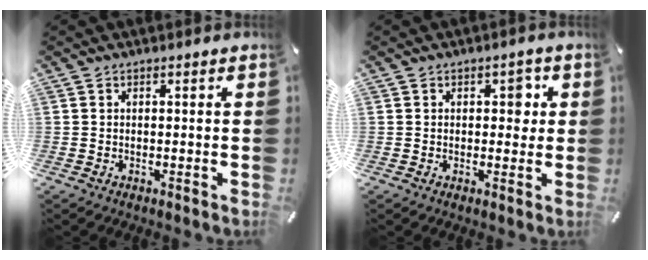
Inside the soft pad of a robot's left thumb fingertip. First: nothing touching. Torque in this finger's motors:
{"motor_torque": [0.67, 0.89, 0.35, -0.23, 0.02]}